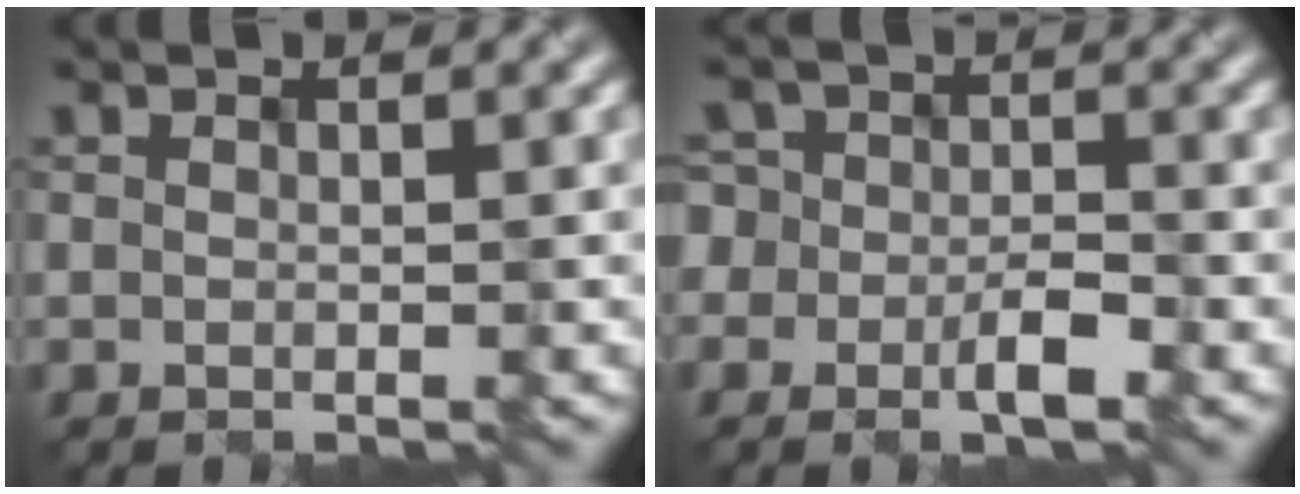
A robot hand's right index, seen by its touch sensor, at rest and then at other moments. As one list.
[{"total": 3.4, "force": [-1.8, 2.2, 1.8], "torque": [-0.030, -0.002, -0.035]}]